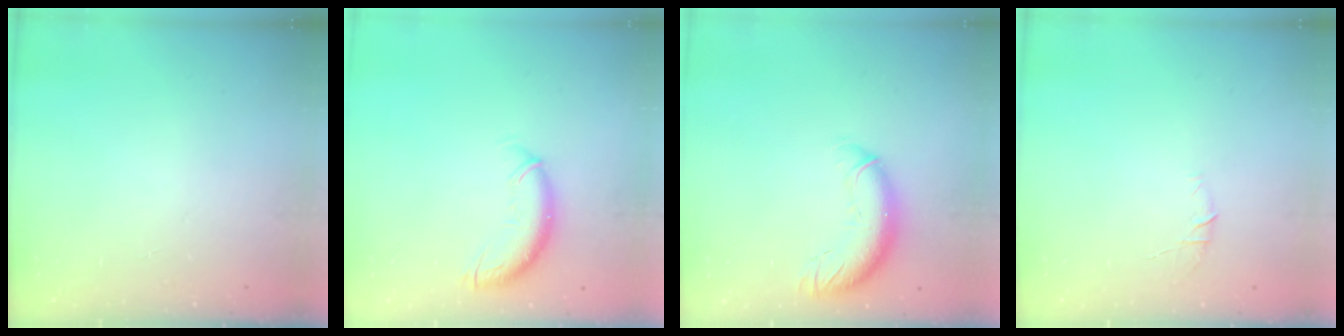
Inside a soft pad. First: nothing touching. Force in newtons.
{"total": 10.6, "press": 10.6, "slide": 1.0}
{"total": 12.0, "press": 11.7, "slide": 3.0}
{"total": 4.8, "press": 4.7, "slide": 1.2}